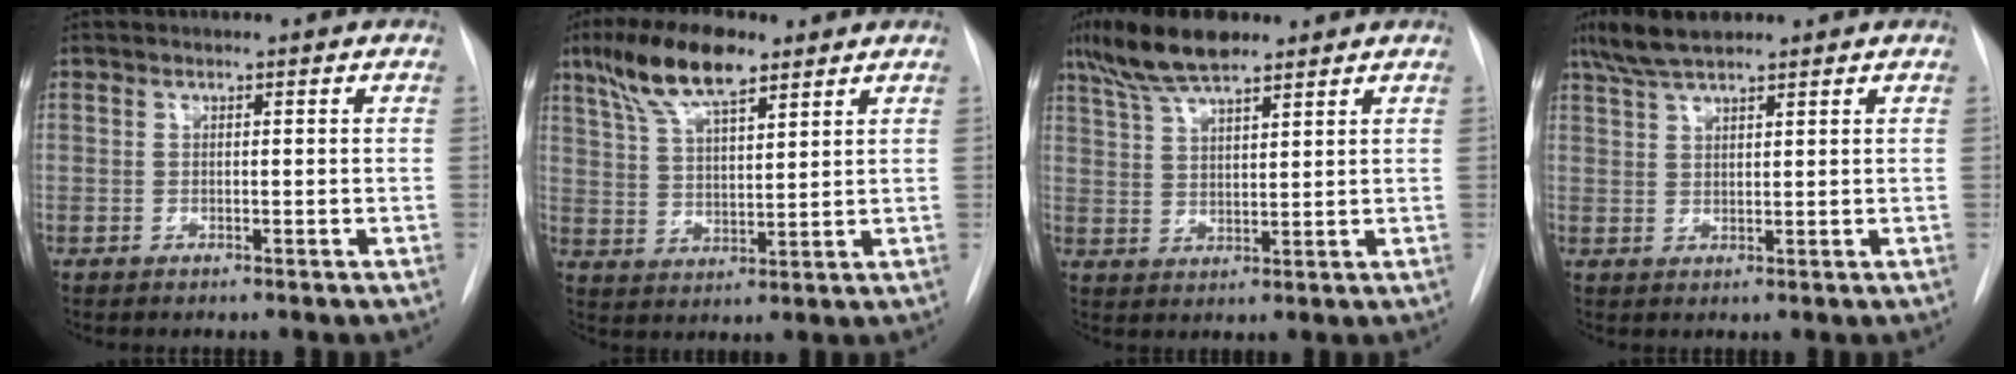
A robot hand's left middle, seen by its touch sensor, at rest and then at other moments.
{"total": 11.1, "force": [7.3, 2.9, 7.8], "torque": [-0.153, 0.021, 0.138]}
{"total": 9.5, "force": [7.2, 2.2, 5.9], "torque": [-0.117, 0.015, 0.132]}
{"total": 6.0, "force": [4.7, 1.2, 3.5], "torque": [-0.074, 0.017, 0.090]}